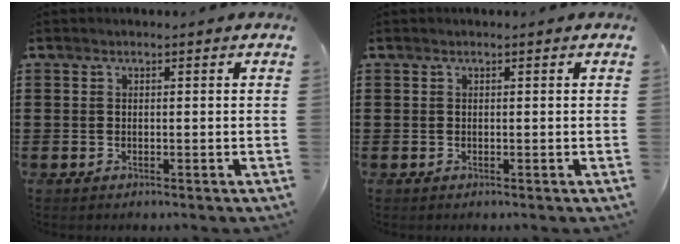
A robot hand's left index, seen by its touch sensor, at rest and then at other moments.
{"total": 0.0}